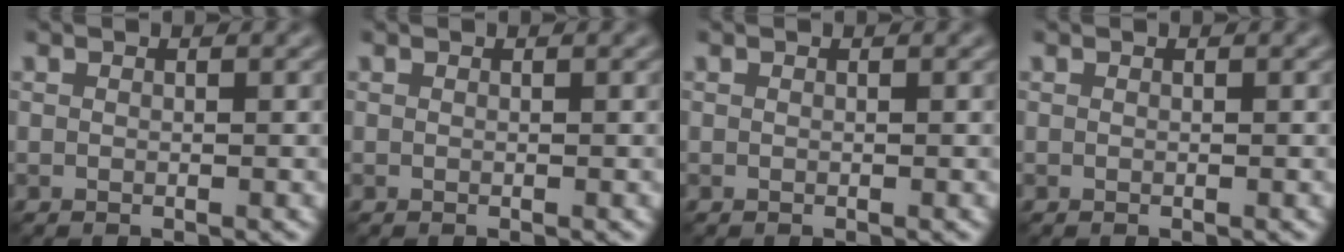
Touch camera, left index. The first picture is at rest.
{"total": 0.0}
{"total": 0.0}
{"total": 0.0}